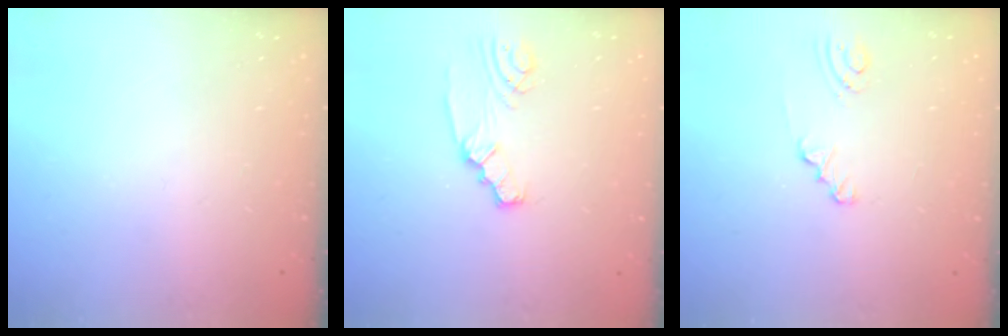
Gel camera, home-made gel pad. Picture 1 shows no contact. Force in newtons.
{"total": 2.2, "press": 2.1, "slide": 0.5}
{"total": 2.2, "press": 2.2, "slide": 0.3}